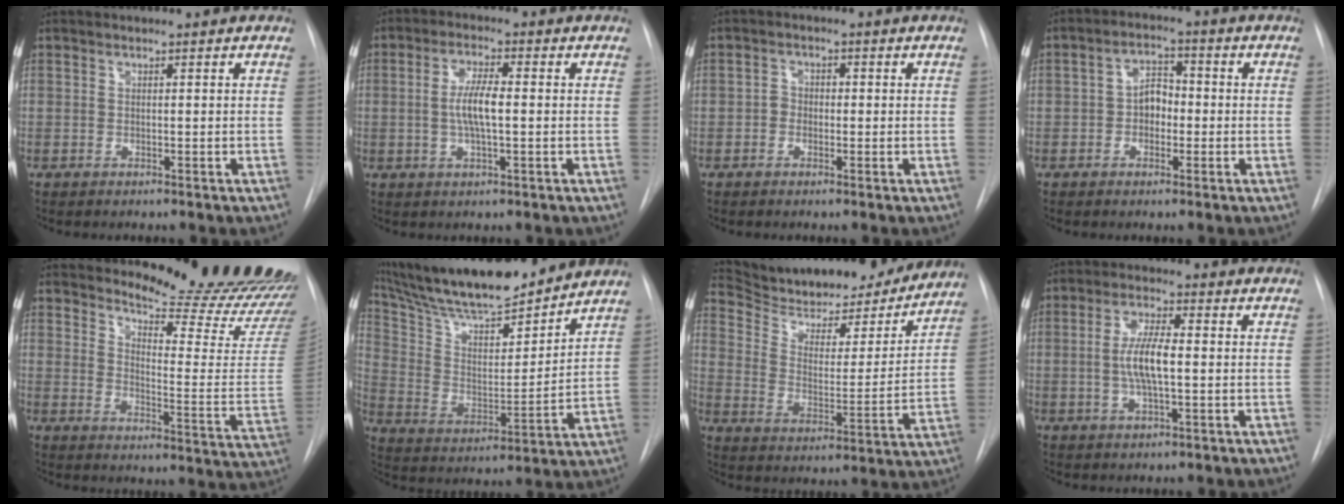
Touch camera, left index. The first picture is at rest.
{"total": 5.5, "force": [-0.7, 1.0, 5.3], "torque": [-0.109, -0.002, -0.015]}
{"total": 2.0, "force": [-1.0, 1.5, 0.8], "torque": [-0.007, 0.004, -0.019]}
{"total": 4.4, "force": [-1.3, 2.9, 3.0], "torque": [-0.051, 0.013, -0.025]}
{"total": 20.6, "force": [19.8, 0.9, 5.8], "torque": [-0.080, -0.154, 0.234]}
{"total": 21.0, "force": [18.2, 3.3, 10.0], "torque": [-0.179, 0.008, 0.303]}
{"total": 22.6, "force": [20.5, 5.0, 8.0], "torque": [-0.128, -0.023, 0.293]}
{"total": 6.4, "force": [-0.9, 1.3, 6.2], "torque": [-0.129, -0.003, -0.017]}